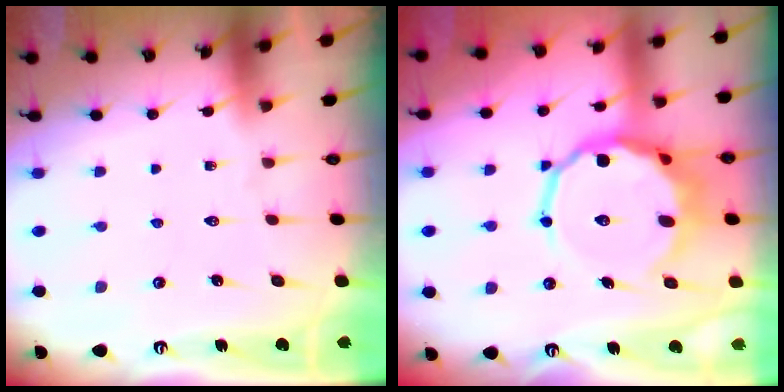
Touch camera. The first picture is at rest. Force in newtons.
{"total": 13.0, "press": 12.5, "slide": 3.5}